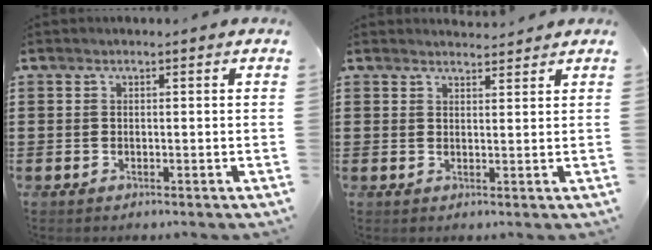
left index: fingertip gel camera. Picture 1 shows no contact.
{"total": 1.9, "force": [1.9, 0.1, 0.0], "torque": [-0.005, -0.002, 0.036]}